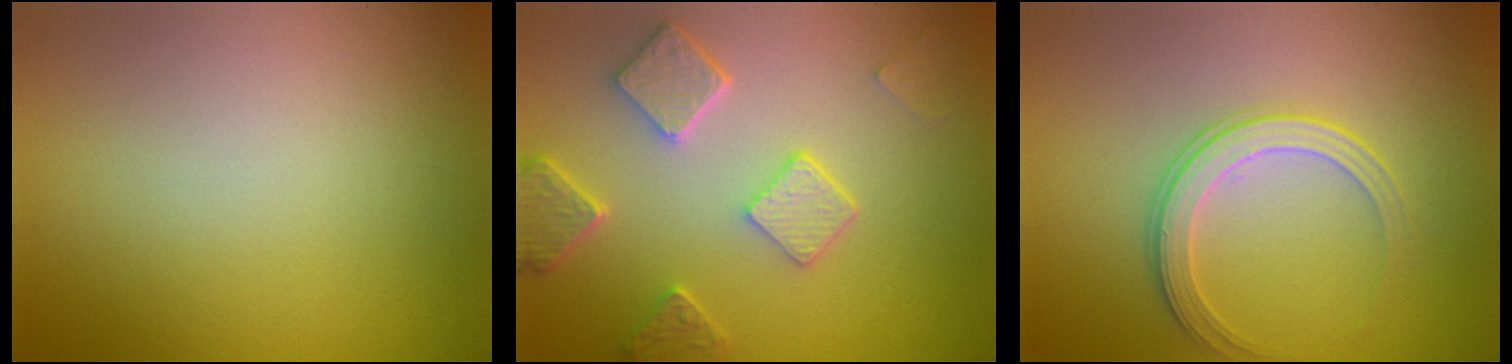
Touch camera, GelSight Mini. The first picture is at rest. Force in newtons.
{"total": 4.8, "press": 3.8, "slide": 2.9}
{"total": 3.0, "press": 2.8, "slide": 0.9}